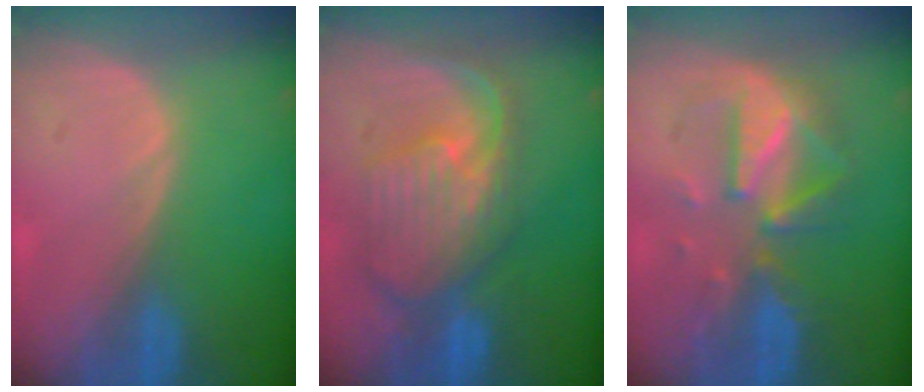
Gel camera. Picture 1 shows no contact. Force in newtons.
{"total": 10.7, "press": 9.5, "slide": 4.9}
{"total": 8.0, "press": 8.0, "slide": 0.6}